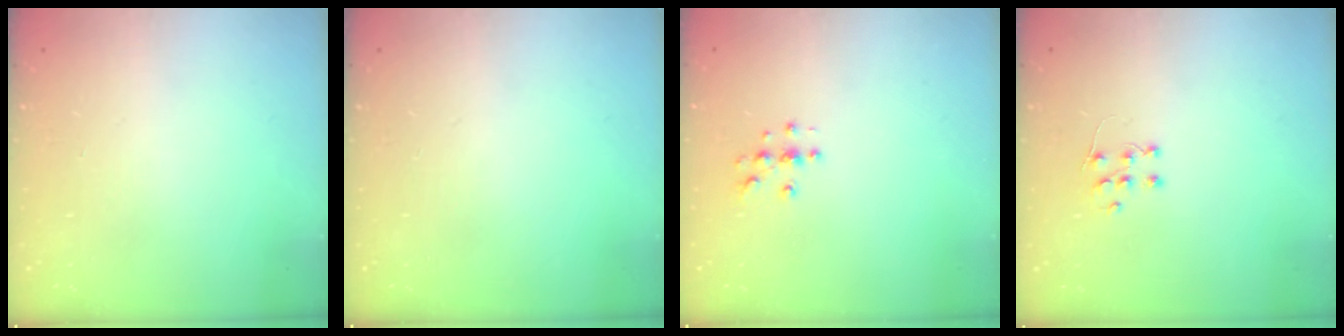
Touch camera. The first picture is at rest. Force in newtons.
{"total": 0.0}
{"total": 4.6, "press": 4.6, "slide": 0.4}
{"total": 5.7, "press": 5.6, "slide": 0.4}